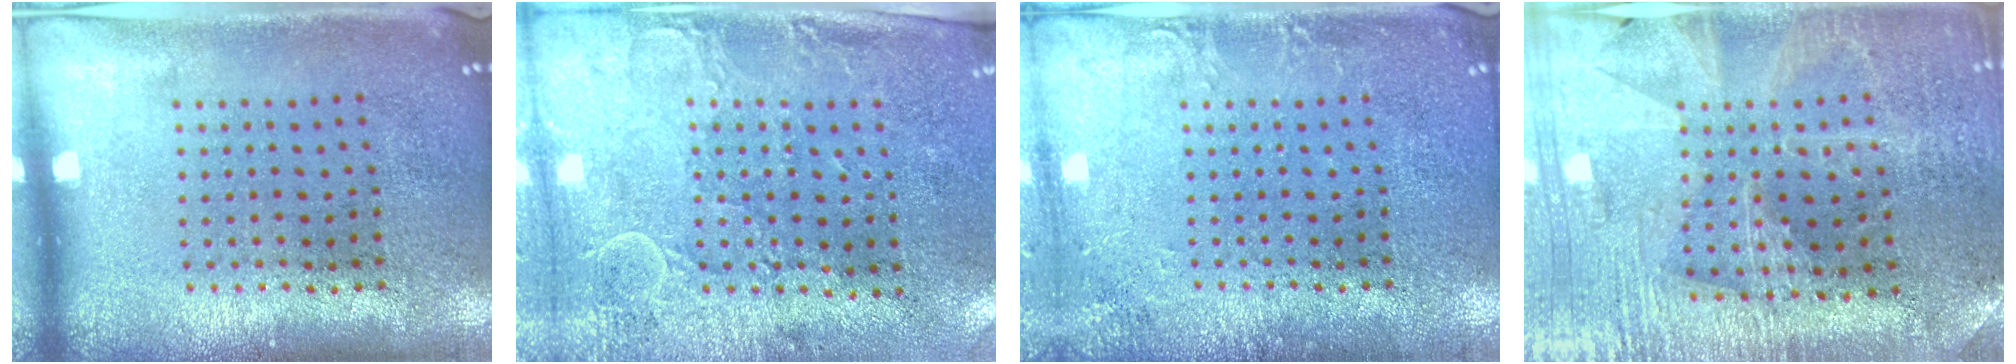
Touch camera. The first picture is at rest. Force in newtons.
{"total": 3.0, "press": 2.4, "slide": 1.7}
{"total": 2.1, "press": 2.1, "slide": 0.1}
{"total": 2.0, "press": 2.0, "slide": 0.3}